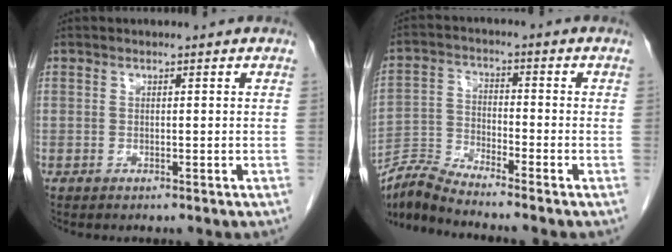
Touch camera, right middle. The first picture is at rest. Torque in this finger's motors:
{"motor_torque": [-0.17, 0.19, -0.02, -0.01]}